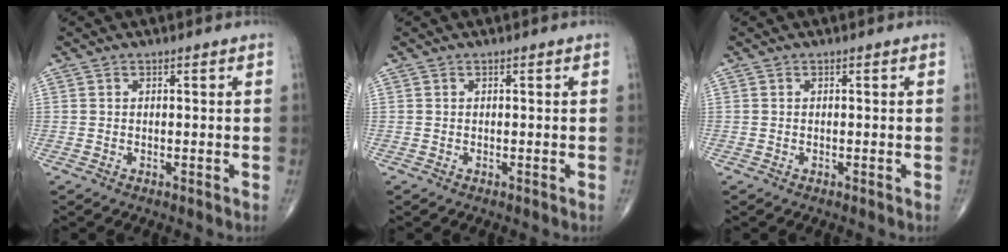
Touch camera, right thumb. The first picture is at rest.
{"total": 0.0}
{"total": 0.0}